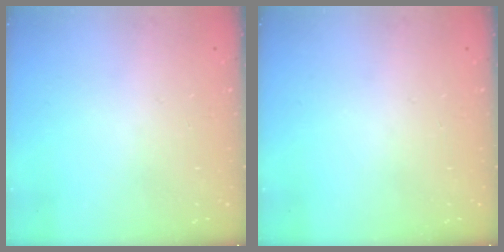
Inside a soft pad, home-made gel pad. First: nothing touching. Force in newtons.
{"total": 0.0}